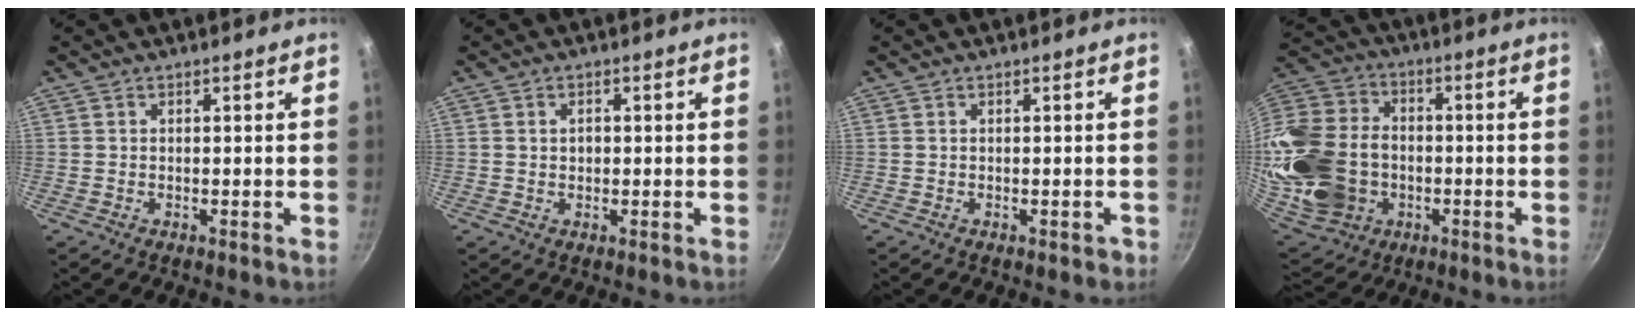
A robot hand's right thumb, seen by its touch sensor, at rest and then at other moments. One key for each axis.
{"total": 1.6, "fx": 0.1, "fy": 1.3, "fz": 1.0, "tx": -0.013, "ty": 0.003, "tz": 0.001}
{"total": 1.0, "fx": -0.5, "fy": 0.4, "fz": 0.8, "tx": -0.006, "ty": 0.002, "tz": -0.007}
{"total": 24.8, "fx": -3.3, "fy": 19.2, "fz": 15.3, "tx": -0.328, "ty": 0.032, "tz": -0.044}